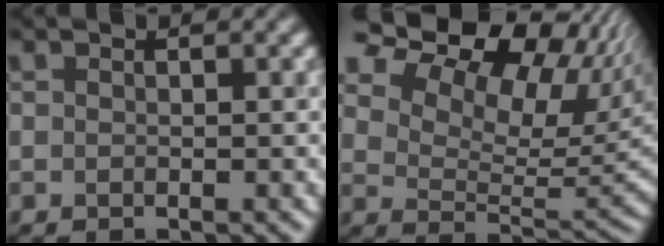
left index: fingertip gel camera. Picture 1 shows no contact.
{"total": 16.2, "force": [10.2, 8.2, 9.5], "torque": [-0.182, 0.061, 0.159]}